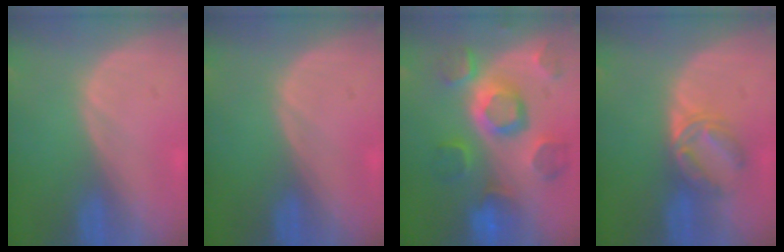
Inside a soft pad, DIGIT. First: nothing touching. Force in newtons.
{"total": 0.0}
{"total": 11.7, "press": 10.2, "slide": 5.7}
{"total": 5.5, "press": 5.4, "slide": 1.0}